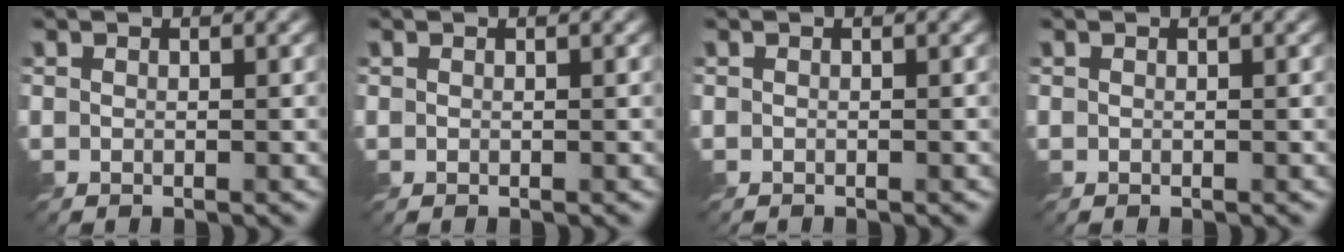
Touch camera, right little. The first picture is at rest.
{"total": 0.0}
{"total": 0.0}
{"total": 0.0}